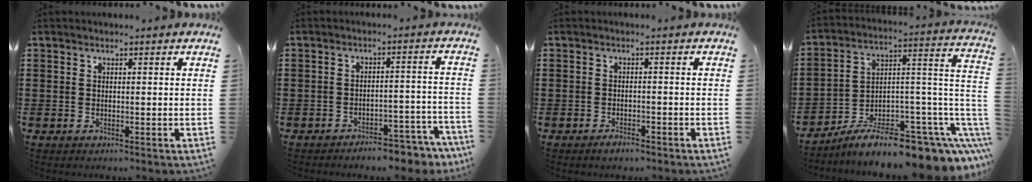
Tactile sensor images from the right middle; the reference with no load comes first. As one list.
[{"total": 4.6, "force": [-4.4, 0.3, 1.0], "torque": [-0.016, 0.001, -0.087]}, {"total": 1.7, "force": [-1.5, 0.4, 0.7], "torque": [-0.016, -0.004, -0.027]}, {"total": 9.2, "force": [-6.6, 2.3, 6.0], "torque": [-0.101, 0.002, -0.117]}]